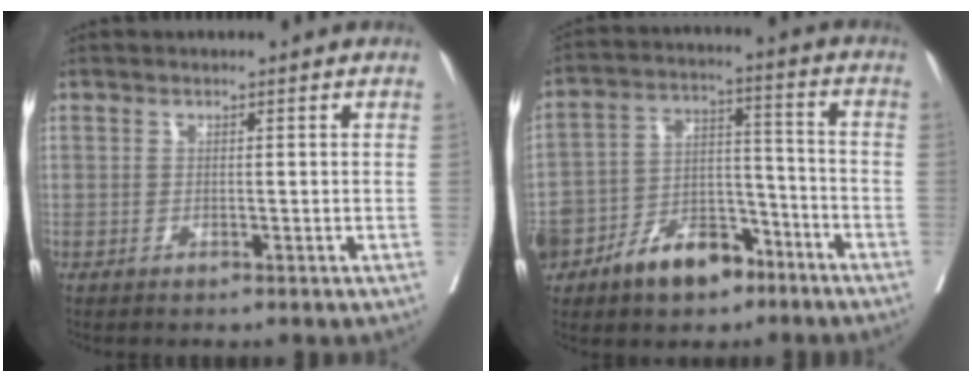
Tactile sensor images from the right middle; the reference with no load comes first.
{"total": 16.2, "force": [-9.5, 9.7, 8.8], "torque": [-0.186, 0.024, -0.159]}